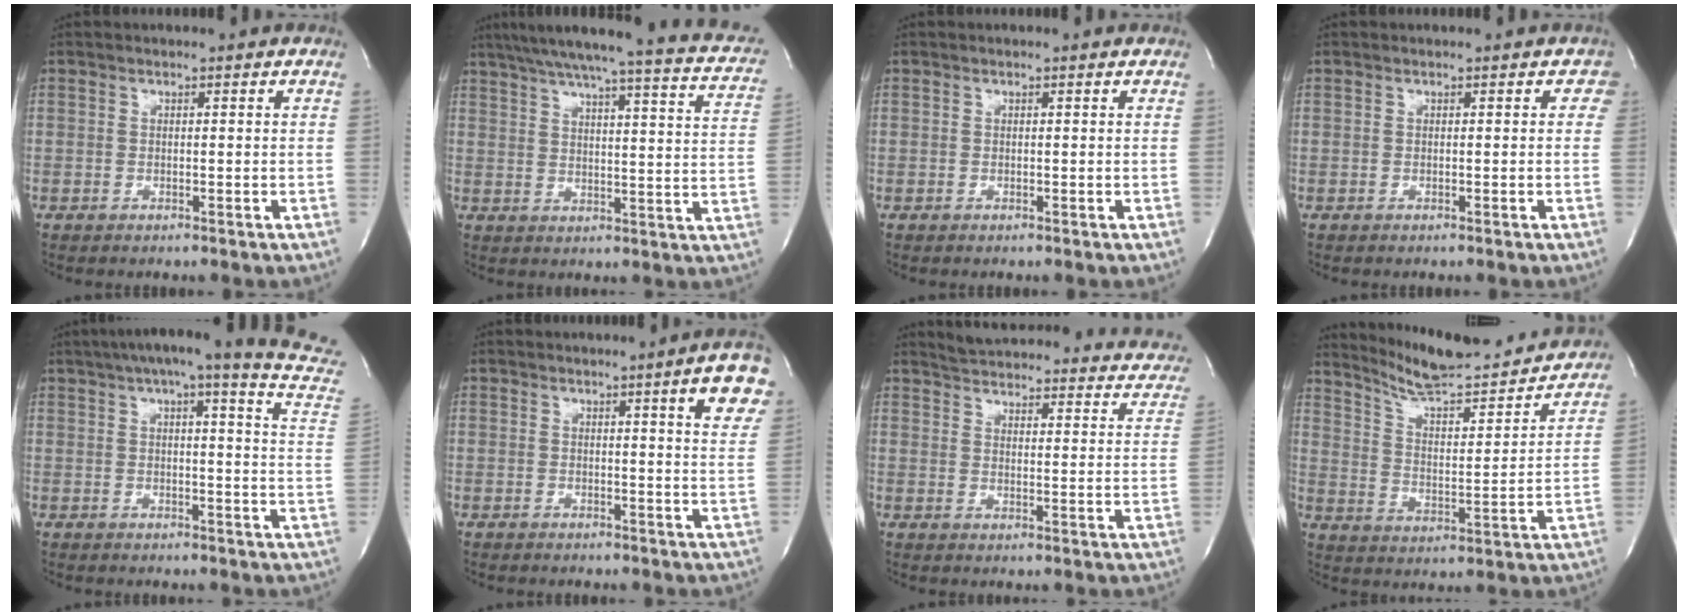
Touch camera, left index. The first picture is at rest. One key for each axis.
{"total": 23.8, "fx": 19.8, "fy": 2.7, "fz": 13.0, "tx": -0.188, "ty": -0.003, "tz": 0.236}
{"total": 0.0}
{"total": 1.1, "fx": 0.3, "fy": 1.0, "fz": 0.3, "tx": 0.019, "ty": 0.006, "tz": -0.004}
{"total": 21.6, "fx": 17.6, "fy": 1.3, "fz": 12.5, "tx": -0.175, "ty": -0.014, "tz": 0.199}
{"total": 6.9, "fx": 3.5, "fy": 0.5, "fz": 5.9, "tx": -0.065, "ty": -0.013, "tz": 0.028}
{"total": 24.7, "fx": 22.4, "fy": 5.4, "fz": 8.8, "tx": -0.121, "ty": -0.047, "tz": 0.253}
{"total": 19.4, "fx": 18.2, "fy": 1.8, "fz": 6.5, "tx": -0.102, "ty": -0.025, "tz": 0.264}